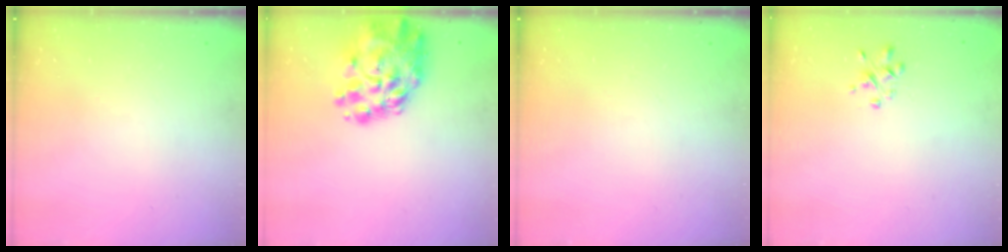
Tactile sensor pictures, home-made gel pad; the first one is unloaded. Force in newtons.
{"total": 13.4, "press": 12.6, "slide": 4.3}
{"total": 0.0}
{"total": 1.5, "press": 1.5, "slide": 0.3}